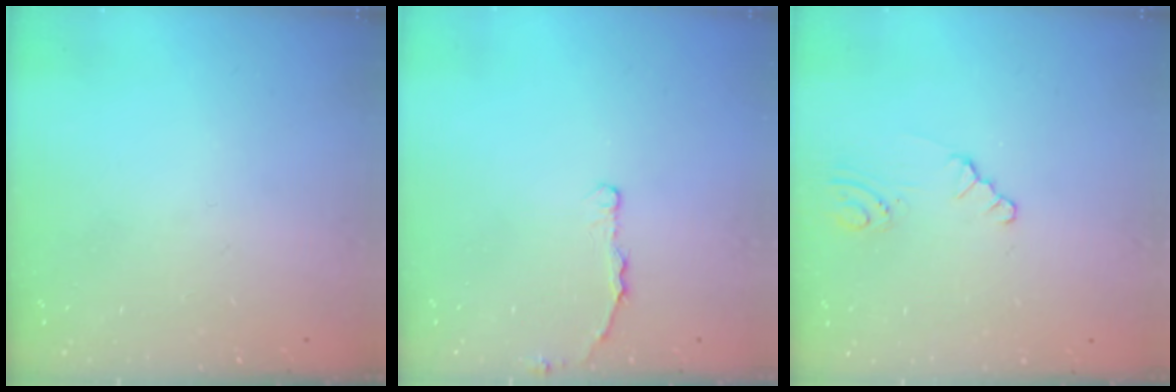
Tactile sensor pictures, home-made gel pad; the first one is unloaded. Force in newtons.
{"total": 2.3, "press": 2.3, "slide": 0.4}
{"total": 1.2, "press": 1.2, "slide": 0.2}